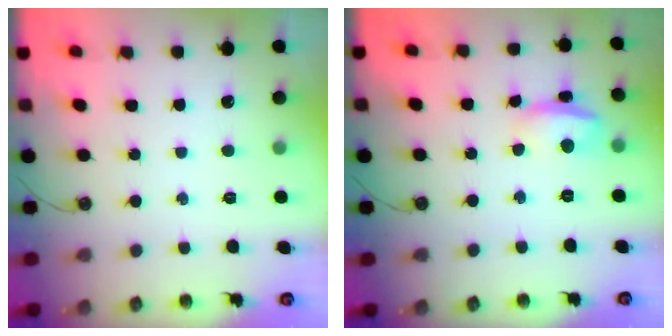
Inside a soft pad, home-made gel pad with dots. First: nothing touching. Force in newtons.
{"total": 6.5, "press": 6.3, "slide": 1.6}